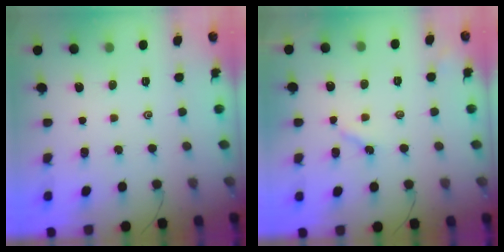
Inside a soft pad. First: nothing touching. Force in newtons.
{"total": 2.9, "press": 2.9, "slide": 0.4}